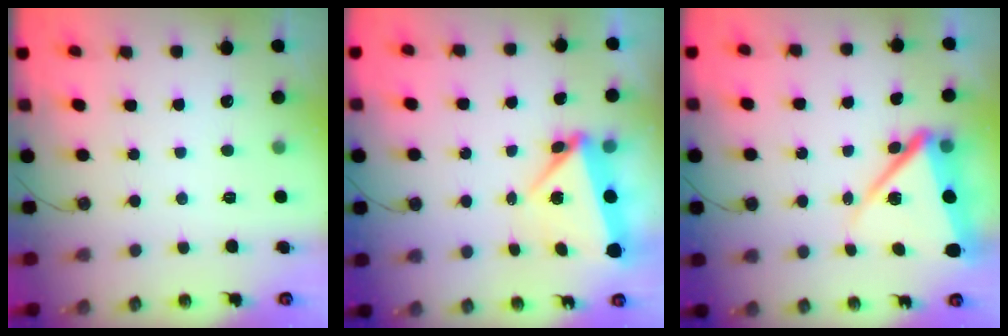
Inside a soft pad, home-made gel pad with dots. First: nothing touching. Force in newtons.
{"total": 5.5, "press": 5.5, "slide": 0.8}
{"total": 12.0, "press": 11.9, "slide": 1.5}